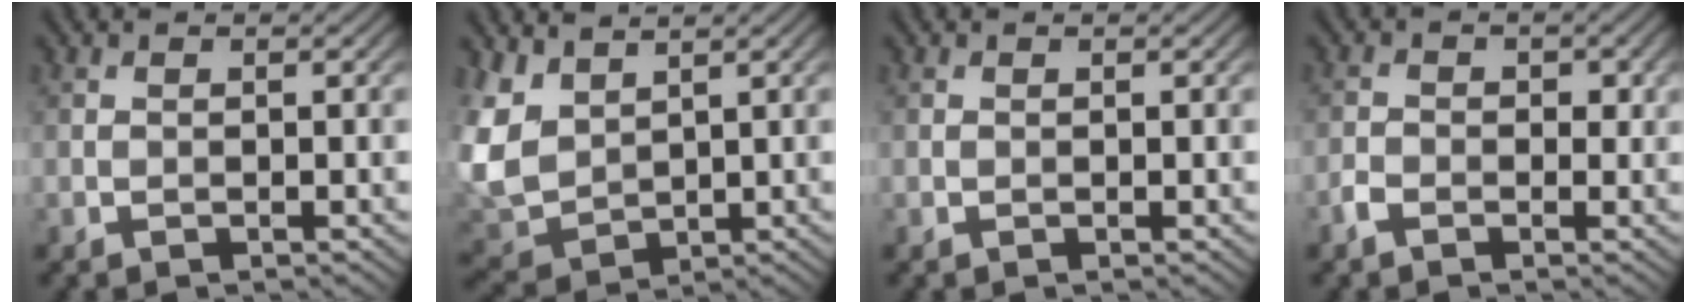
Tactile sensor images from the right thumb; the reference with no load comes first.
{"total": 8.1, "force": [3.6, 5.1, 5.2], "torque": [-0.171, 0.002, 0.076]}
{"total": 0.0}
{"total": 2.2, "force": [-0.9, 1.6, 1.2], "torque": [-0.022, -0.001, -0.024]}